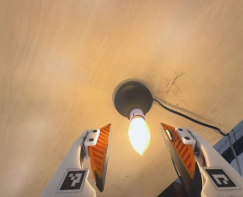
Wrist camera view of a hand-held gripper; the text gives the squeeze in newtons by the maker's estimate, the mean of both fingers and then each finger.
{"total": 0.0}